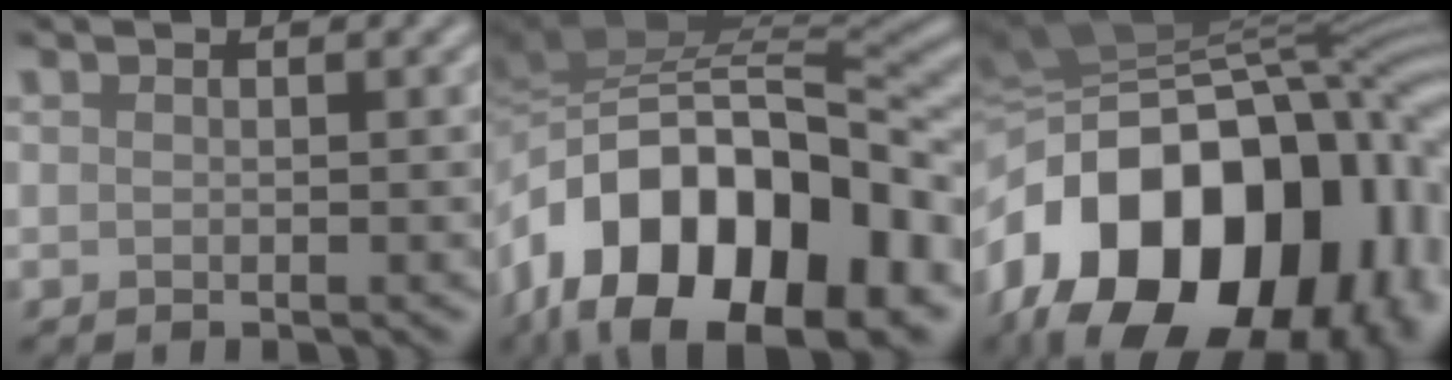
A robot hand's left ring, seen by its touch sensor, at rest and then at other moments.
{"total": 15.9, "force": [-6.5, 8.8, 11.6], "torque": [-0.180, 0.024, -0.118]}
{"total": 20.0, "force": [-5.5, 12.9, 14.2], "torque": [-0.250, 0.014, -0.102]}